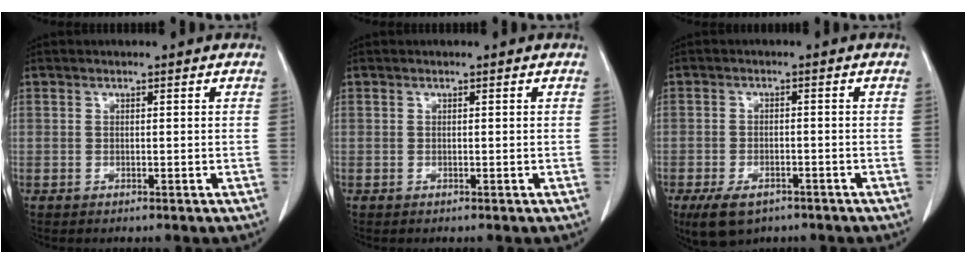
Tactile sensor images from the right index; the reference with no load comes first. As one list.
[{"total": 0.0}, {"total": 6.3, "force": [-4.2, 3.2, 3.4], "torque": [-0.064, -0.006, -0.063]}]